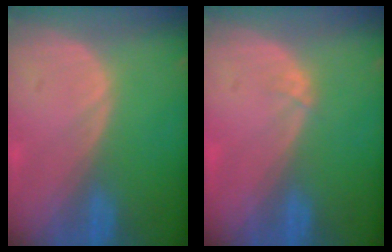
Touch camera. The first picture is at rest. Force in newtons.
{"total": 0.7, "press": 0.6, "slide": 0.3}